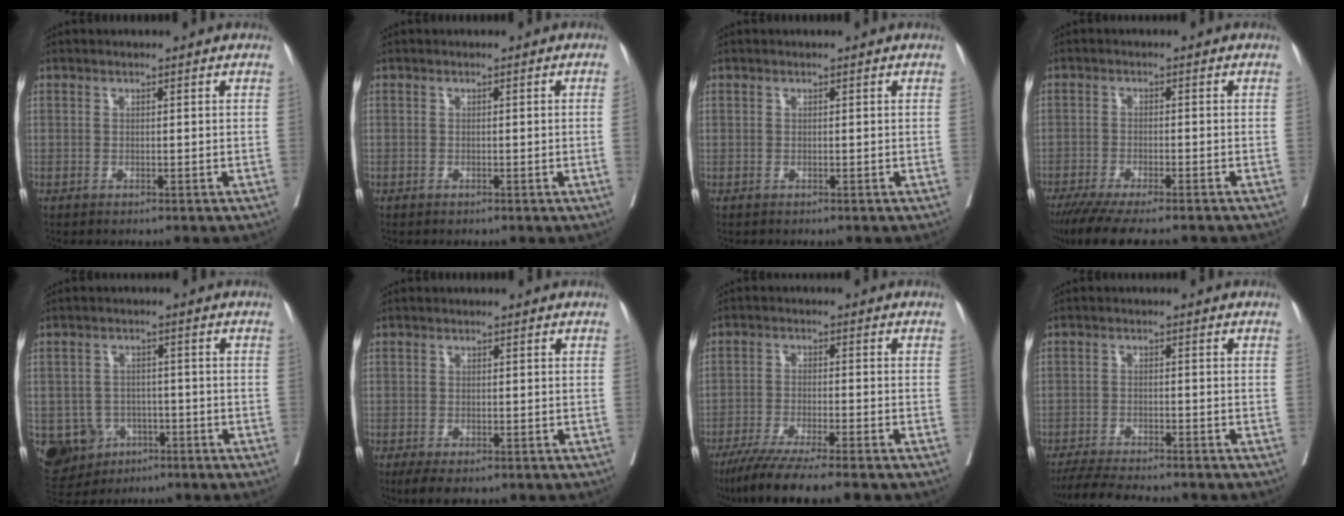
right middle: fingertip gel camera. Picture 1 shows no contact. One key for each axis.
{"total": 0.7, "fx": -0.1, "fy": -0.2, "fz": 0.7, "tx": -0.010, "ty": 0.001, "tz": 0.000}
{"total": 0.0}
{"total": 12.0, "fx": -10.0, "fy": 1.6, "fz": 6.3, "tx": -0.094, "ty": -0.025, "tz": -0.153}
{"total": 9.5, "fx": -4.0, "fy": 8.2, "fz": 2.5, "tx": -0.063, "ty": 0.009, "tz": -0.052}
{"total": 3.5, "fx": -2.4, "fy": 1.4, "fz": 2.2, "tx": -0.043, "ty": -0.011, "tz": -0.035}
{"total": 10.4, "fx": -8.5, "fy": -0.1, "fz": 6.1, "tx": -0.095, "ty": -0.029, "tz": -0.137}
{"total": 9.2, "fx": -8.4, "fy": 0.7, "fz": 3.8, "tx": -0.062, "ty": -0.019, "tz": -0.133}